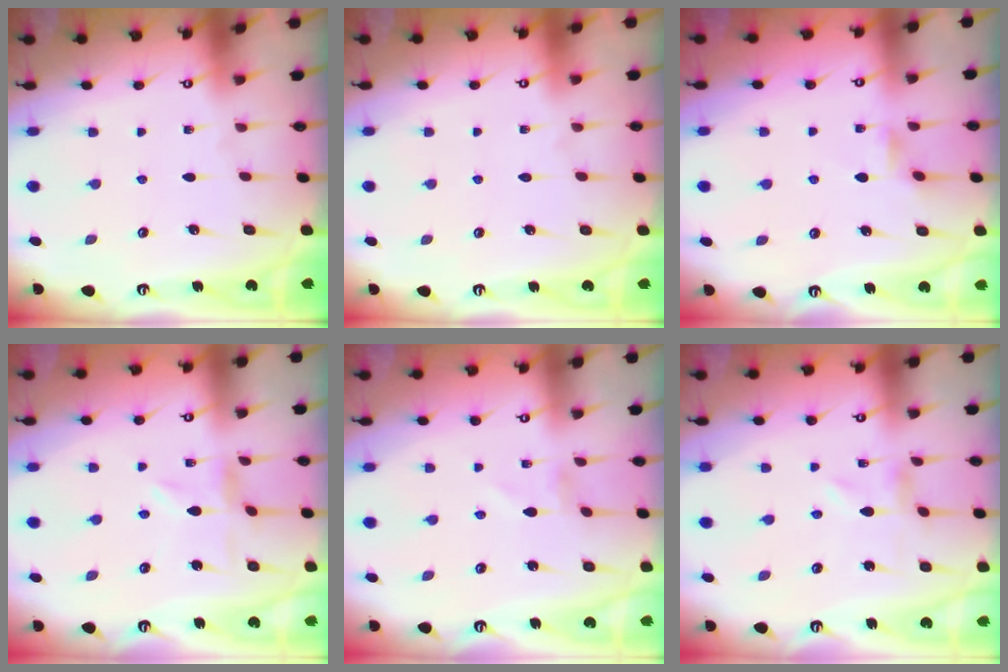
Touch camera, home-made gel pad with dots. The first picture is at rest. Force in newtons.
{"total": 1.6, "press": 1.6, "slide": 0.1}
{"total": 2.4, "press": 2.3, "slide": 0.5}
{"total": 0.0}
{"total": 1.4, "press": 1.4, "slide": 0.1}
{"total": 0.0}